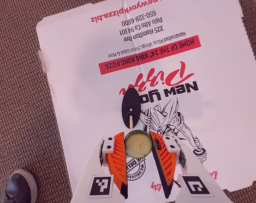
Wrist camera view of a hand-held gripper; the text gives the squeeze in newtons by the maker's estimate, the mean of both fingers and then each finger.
{"total": 7.2, "left": 7.4, "right": 7.0}